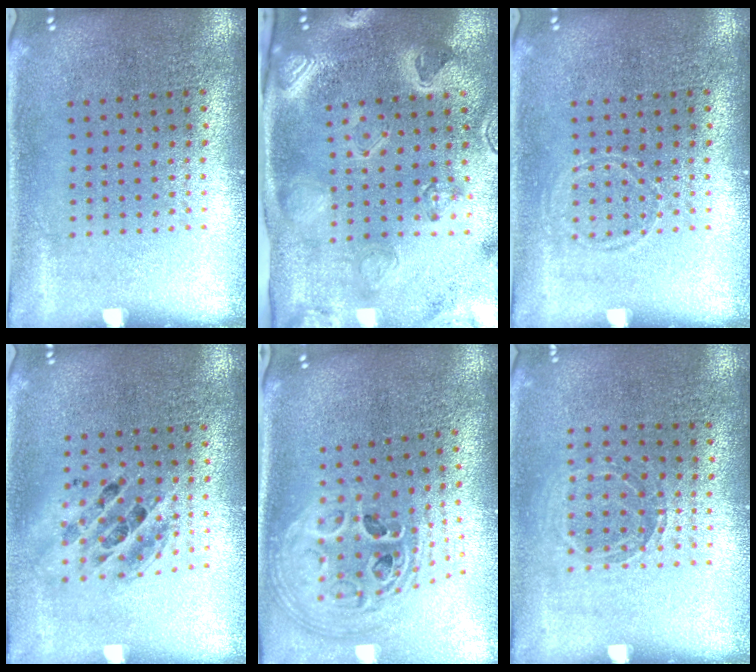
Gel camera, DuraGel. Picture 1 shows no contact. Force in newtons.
{"total": 3.1, "press": 3.1, "slide": 0.4}
{"total": 0.8, "press": 0.7, "slide": 0.2}
{"total": 1.4, "press": 1.3, "slide": 0.7}
{"total": 2.8, "press": 2.0, "slide": 1.9}
{"total": 1.0, "press": 1.0, "slide": 0.1}